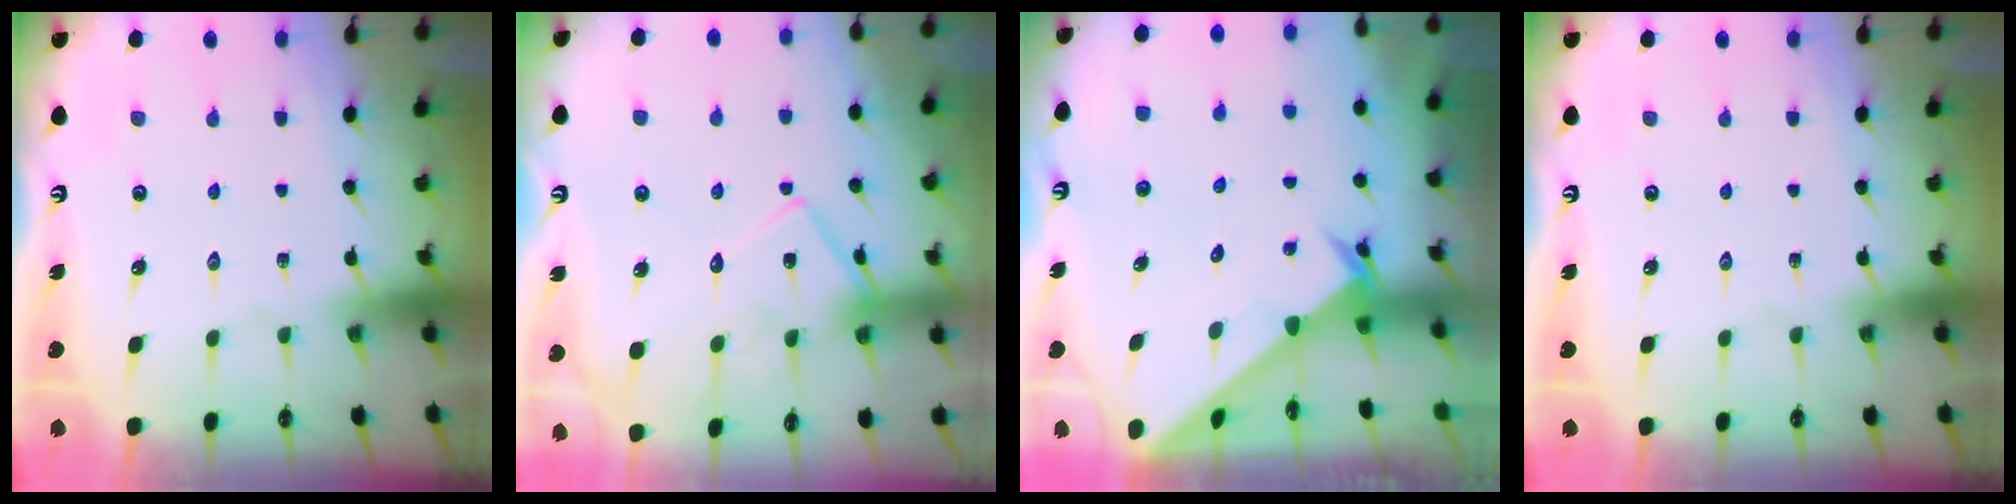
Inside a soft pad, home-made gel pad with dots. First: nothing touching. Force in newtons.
{"total": 13.8, "press": 13.8, "slide": 0.7}
{"total": 2.6, "press": 2.6, "slide": 0.2}
{"total": 0.0}